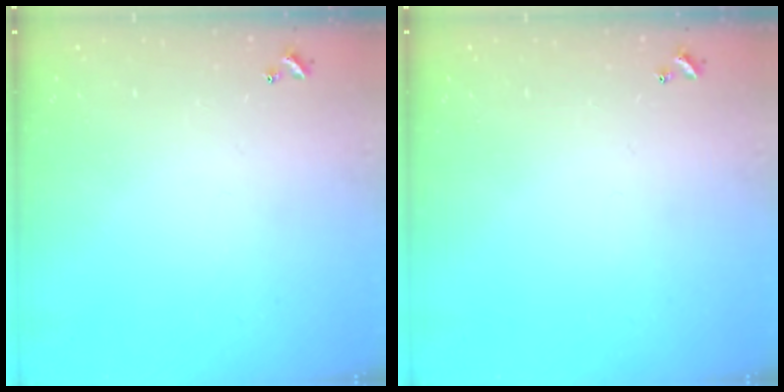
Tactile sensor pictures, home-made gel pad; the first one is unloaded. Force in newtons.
{"total": 0.0}